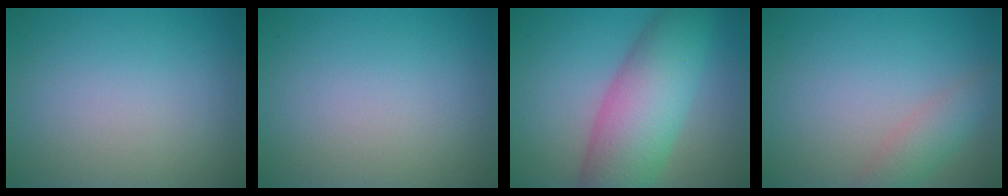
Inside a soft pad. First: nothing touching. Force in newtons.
{"total": 0.0}
{"total": 9.0, "press": 9.0, "slide": 0.2}
{"total": 2.5, "press": 2.5, "slide": 0.1}